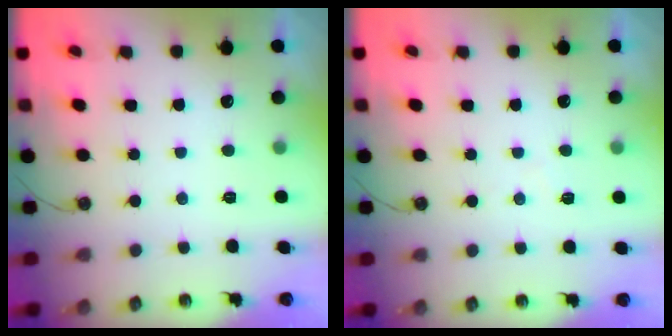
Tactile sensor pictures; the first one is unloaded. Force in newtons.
{"total": 5.1, "press": 5.0, "slide": 0.7}